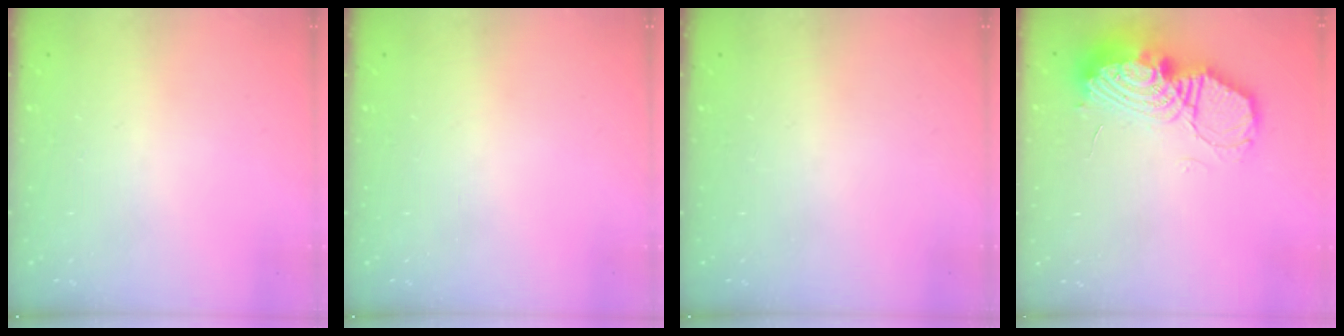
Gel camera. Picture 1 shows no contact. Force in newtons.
{"total": 0.0}
{"total": 0.0}
{"total": 18.5, "press": 18.5, "slide": 1.6}